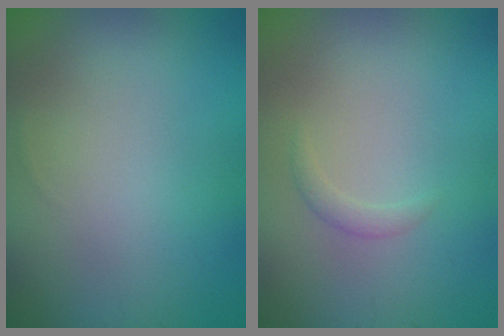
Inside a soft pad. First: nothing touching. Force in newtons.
{"total": 0.9, "press": 0.9, "slide": 0.1}